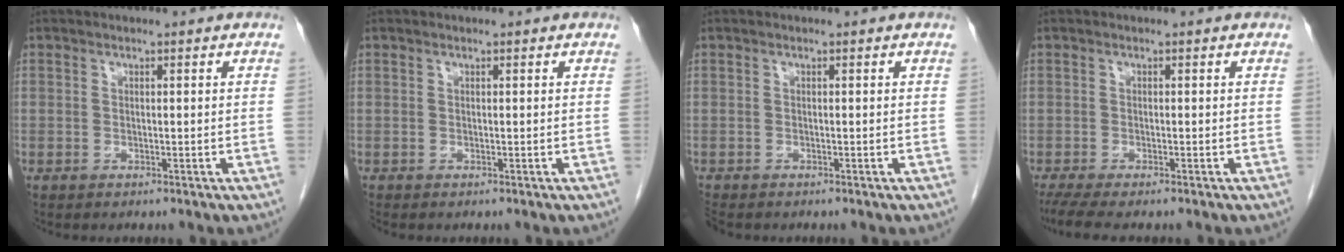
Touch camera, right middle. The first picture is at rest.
{"total": 0.0}
{"total": 2.0, "force": [-1.8, 0.6, 0.6], "torque": [-0.016, -0.007, -0.030]}
{"total": 5.4, "force": [-4.4, 0.6, 3.1], "torque": [-0.049, -0.013, -0.071]}